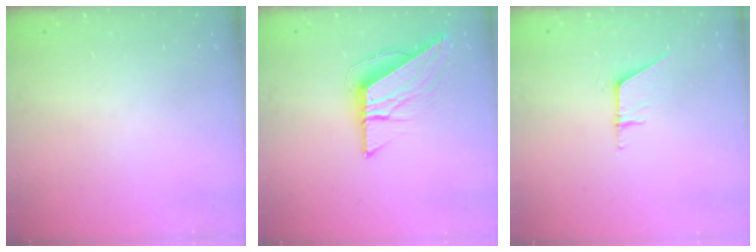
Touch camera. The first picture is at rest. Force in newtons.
{"total": 9.8, "press": 9.8, "slide": 0.5}
{"total": 5.8, "press": 5.8, "slide": 0.6}